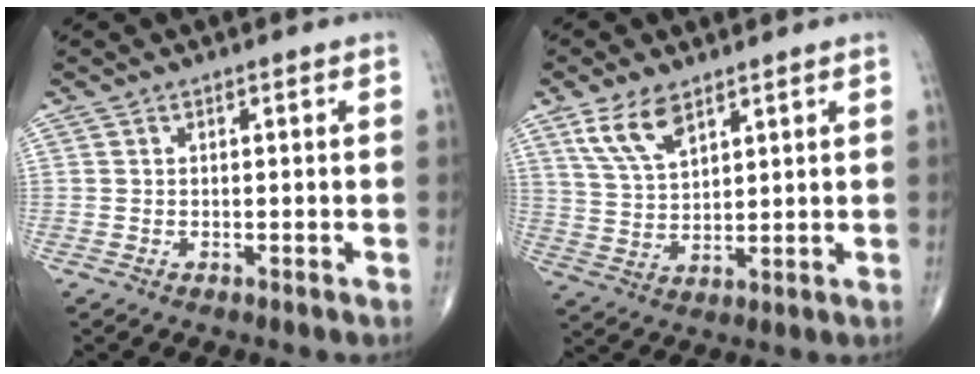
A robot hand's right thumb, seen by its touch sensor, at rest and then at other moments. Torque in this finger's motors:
{"motor_torque": [-0.77, 0.77, 0.90, 0.79, 0.06]}